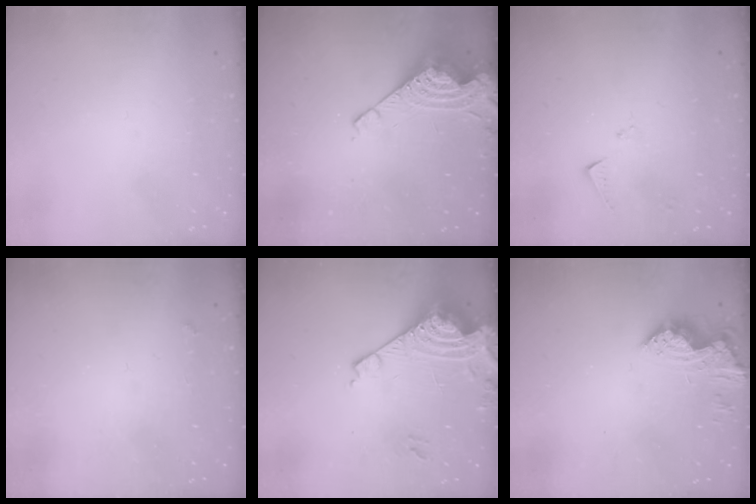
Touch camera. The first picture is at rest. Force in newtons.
{"total": 8.3, "press": 8.3, "slide": 0.8}
{"total": 7.4, "press": 7.4, "slide": 0.2}
{"total": 1.3, "press": 1.3, "slide": 0.4}
{"total": 17.1, "press": 17.0, "slide": 1.5}
{"total": 12.7, "press": 12.7, "slide": 0.9}